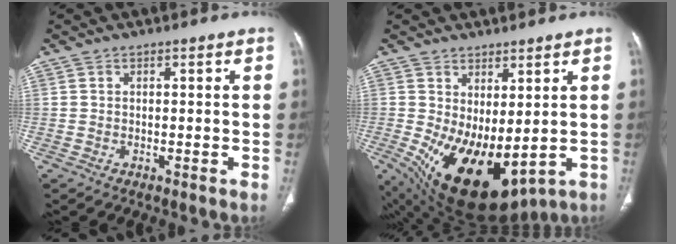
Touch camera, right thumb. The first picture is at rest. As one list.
[{"total": 15.1, "force": [-1.4, 7.4, 13.1], "torque": [-0.215, -0.020, 0.012]}]